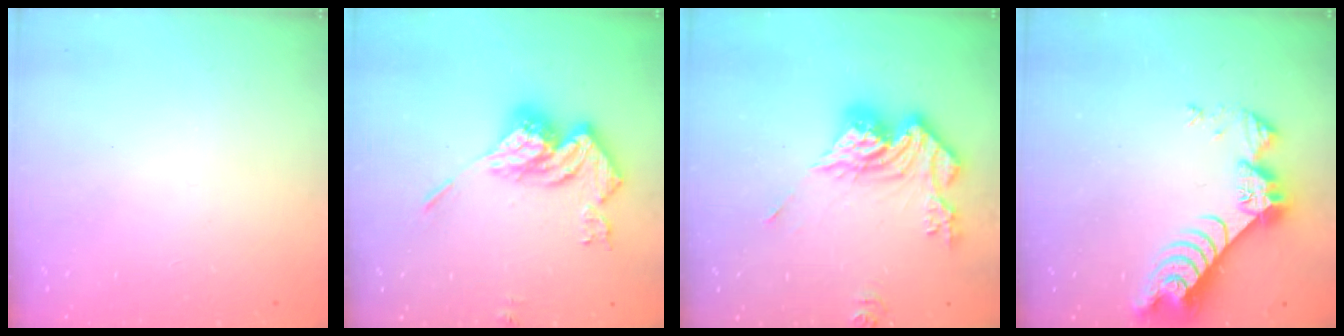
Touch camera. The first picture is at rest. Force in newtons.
{"total": 16.4, "press": 16.4, "slide": 1.7}
{"total": 16.4, "press": 16.3, "slide": 1.9}
{"total": 9.4, "press": 9.4, "slide": 0.9}